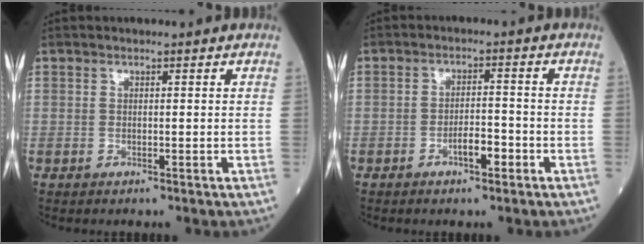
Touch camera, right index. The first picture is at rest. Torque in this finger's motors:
{"motor_torque": [0.34, -0.15, 0.22, 0.05]}